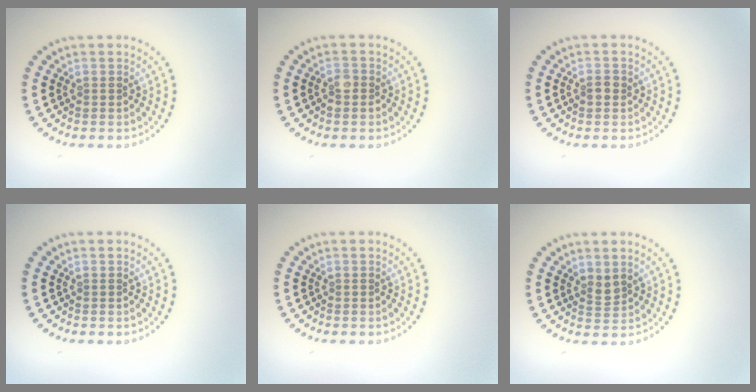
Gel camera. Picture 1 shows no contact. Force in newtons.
{"total": 1.0, "press": 0.9, "slide": 0.5}
{"total": 1.1, "press": 1.1, "slide": 0.1}
{"total": 0.0}
{"total": 0.0}
{"total": 1.5, "press": 1.1, "slide": 0.9}